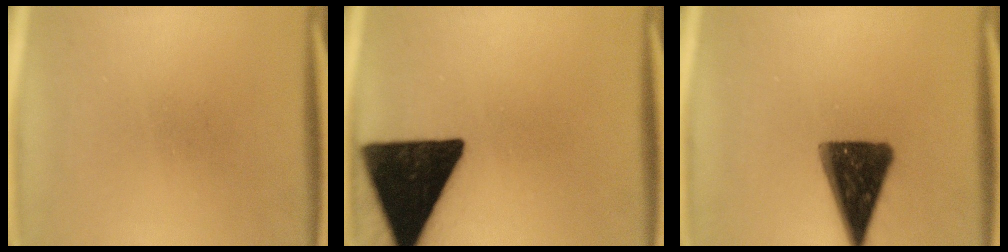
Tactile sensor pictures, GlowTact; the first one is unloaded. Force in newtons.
{"total": 19.4}
{"total": 13.8}